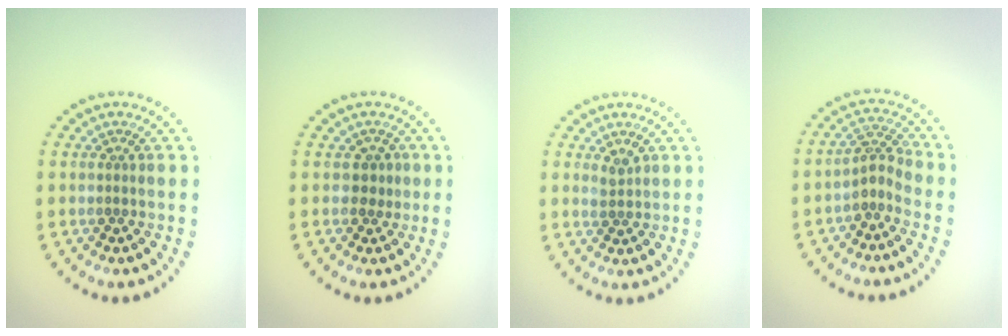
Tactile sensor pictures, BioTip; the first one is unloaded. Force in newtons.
{"total": 1.5, "press": 1.2, "slide": 0.9}
{"total": 1.2, "press": 1.0, "slide": 0.6}
{"total": 2.3, "press": 1.6, "slide": 1.6}